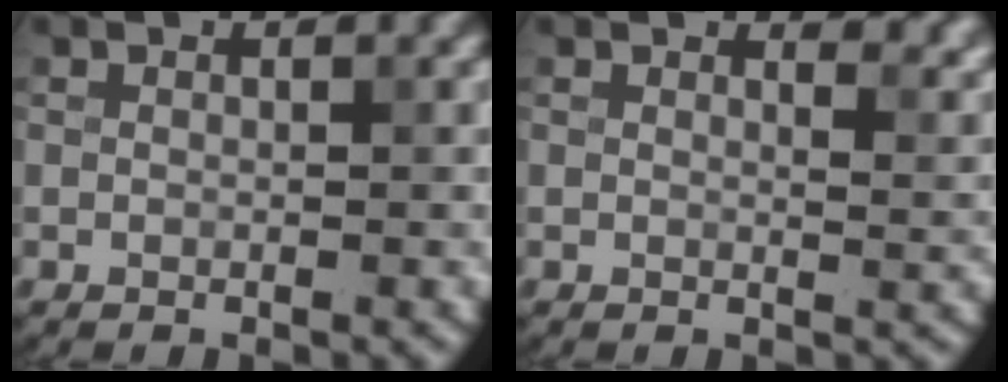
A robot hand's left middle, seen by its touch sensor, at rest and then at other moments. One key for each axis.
{"total": 2.4, "fx": 1.9, "fy": 0.8, "fz": 1.3, "tx": -0.021, "ty": -0.002, "tz": 0.022}